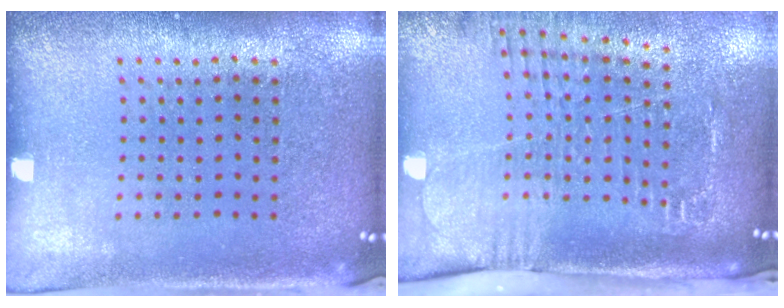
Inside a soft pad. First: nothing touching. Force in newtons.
{"total": 2.6, "press": 2.0, "slide": 1.6}